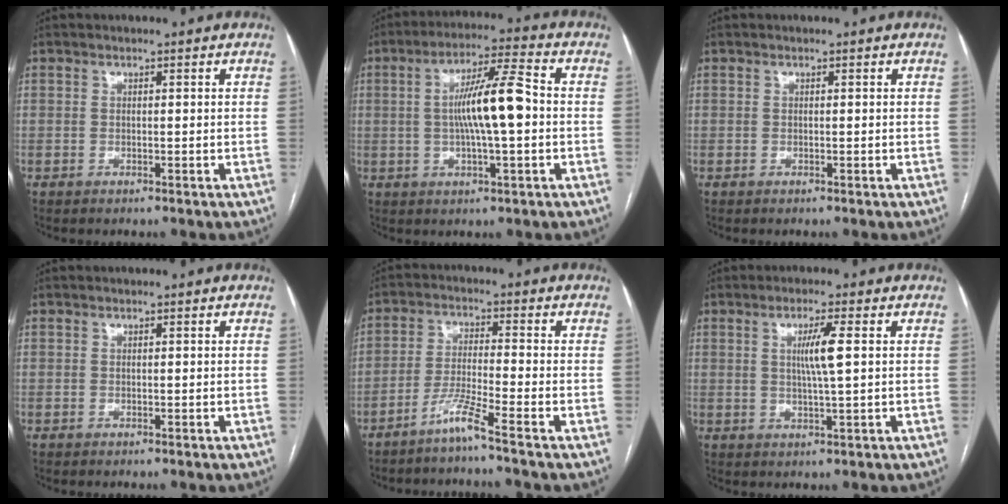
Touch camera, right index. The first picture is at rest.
{"total": 10.5, "force": [-0.1, 1.0, 10.4], "torque": [-0.187, 0.013, -0.006]}
{"total": 0.0}
{"total": 0.0}
{"total": 5.0, "force": [-3.8, -1.4, 2.9], "torque": [-0.065, -0.014, -0.083]}
{"total": 4.6, "force": [0.9, -0.3, 4.5], "torque": [-0.084, -0.002, 0.018]}